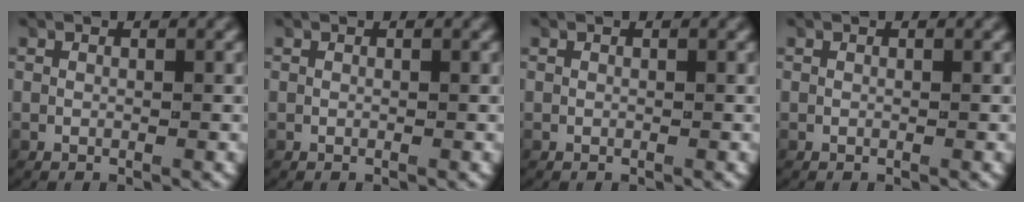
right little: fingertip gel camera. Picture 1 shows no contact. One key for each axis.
{"total": 0.0}
{"total": 0.0}
{"total": 0.0}